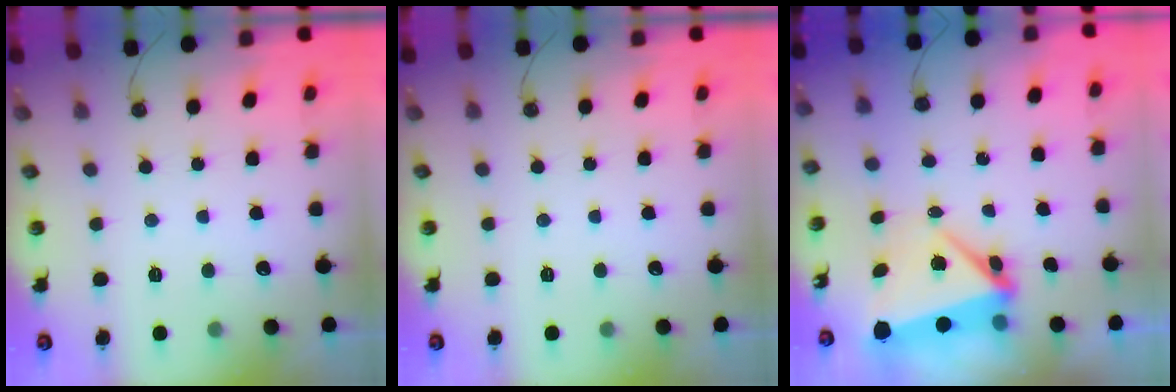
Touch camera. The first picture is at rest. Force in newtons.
{"total": 0.0}
{"total": 7.9, "press": 7.6, "slide": 2.0}